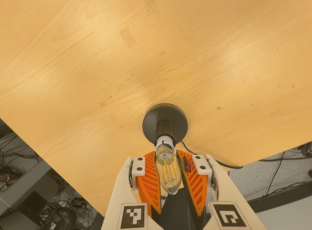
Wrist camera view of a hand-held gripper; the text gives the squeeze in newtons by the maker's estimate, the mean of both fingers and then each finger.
{"total": 23.4, "left": 22.1, "right": 24.8}